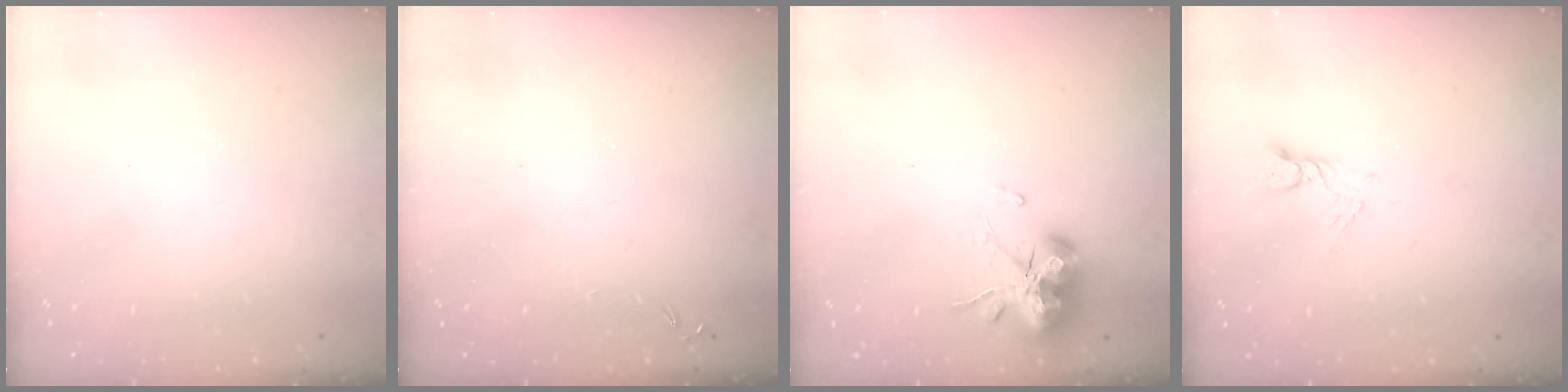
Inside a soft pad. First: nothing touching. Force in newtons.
{"total": 0.0}
{"total": 13.8, "press": 13.7, "slide": 1.5}
{"total": 2.6, "press": 2.6, "slide": 0.1}